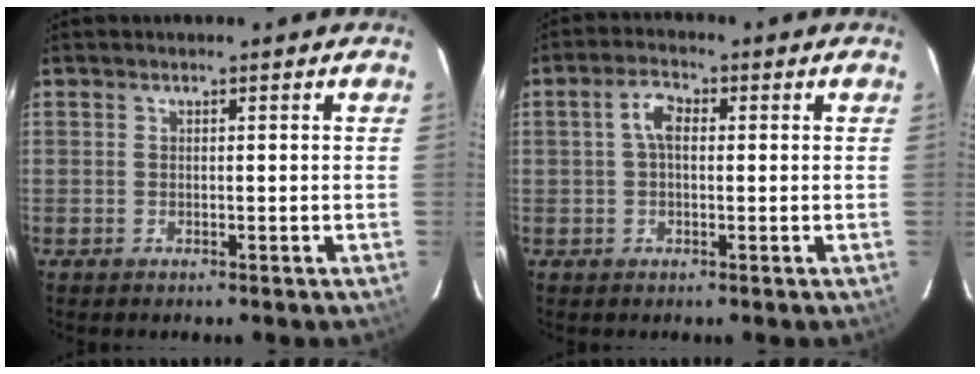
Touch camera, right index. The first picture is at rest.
{"total": 3.8, "force": [0.4, 2.1, 3.1], "torque": [-0.061, 0.013, 0.008]}